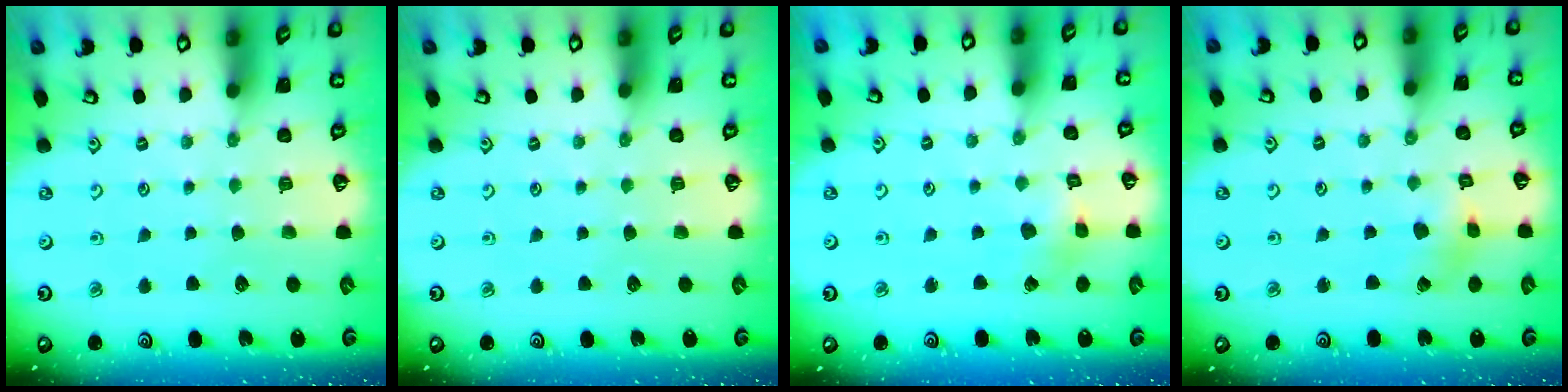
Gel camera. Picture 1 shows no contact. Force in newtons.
{"total": 0.0}
{"total": 3.3, "press": 3.3, "slide": 0.2}
{"total": 2.8, "press": 2.7, "slide": 0.4}